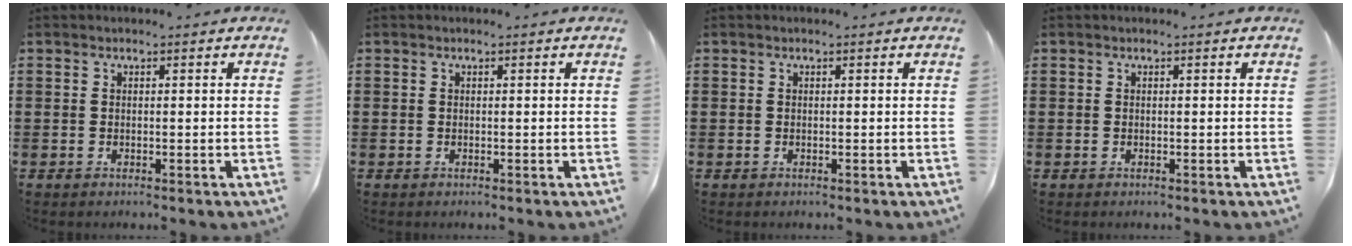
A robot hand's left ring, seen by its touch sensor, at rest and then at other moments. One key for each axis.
{"total": 0.0}
{"total": 0.0}
{"total": 0.0}